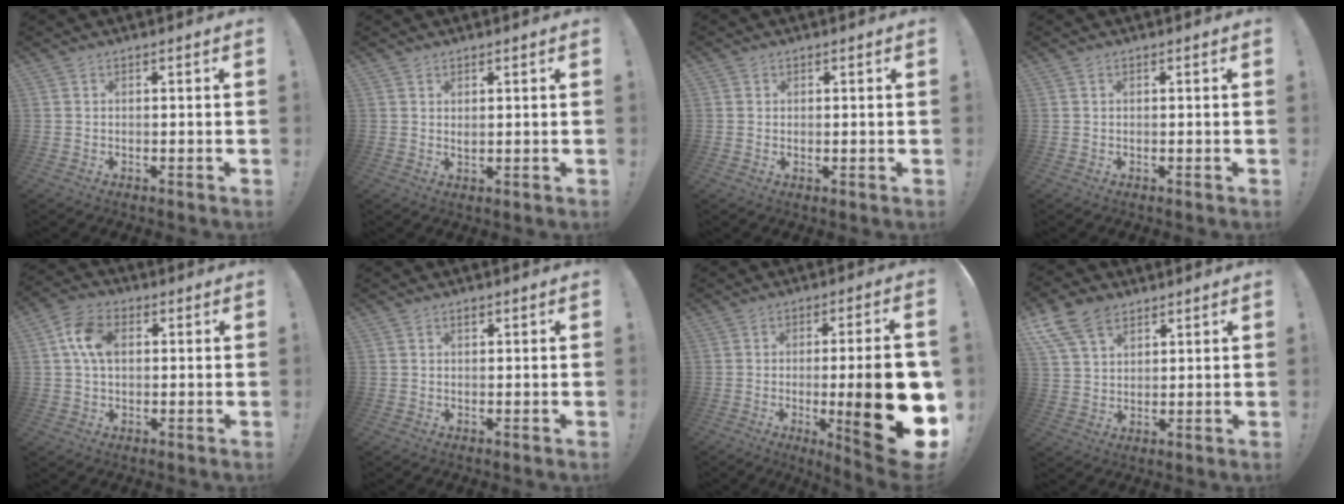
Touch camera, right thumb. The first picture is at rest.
{"total": 1.3, "force": [1.0, 0.2, 0.8], "torque": [-0.002, -0.009, 0.016]}
{"total": 0.6, "force": [0.5, 0.4, 0.1], "torque": [0.006, -0.002, 0.008]}
{"total": 0.0}
{"total": 9.8, "force": [2.0, 6.7, 6.8], "torque": [-0.130, 0.014, 0.038]}
{"total": 0.8, "force": [0.6, 0.5, 0.3], "torque": [0.002, -0.003, 0.010]}
{"total": 22.2, "force": [-3.8, 5.1, 21.2], "torque": [-0.299, 0.004, -0.045]}
{"total": 11.6, "force": [6.8, 7.3, 5.9], "torque": [-0.111, -0.030, 0.135]}